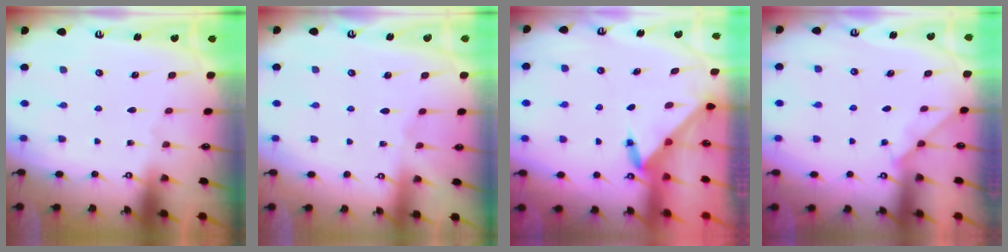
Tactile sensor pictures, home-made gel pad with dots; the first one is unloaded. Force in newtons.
{"total": 2.4, "press": 2.4, "slide": 0.5}
{"total": 3.4, "press": 3.4, "slide": 0.4}
{"total": 2.4, "press": 2.3, "slide": 0.4}